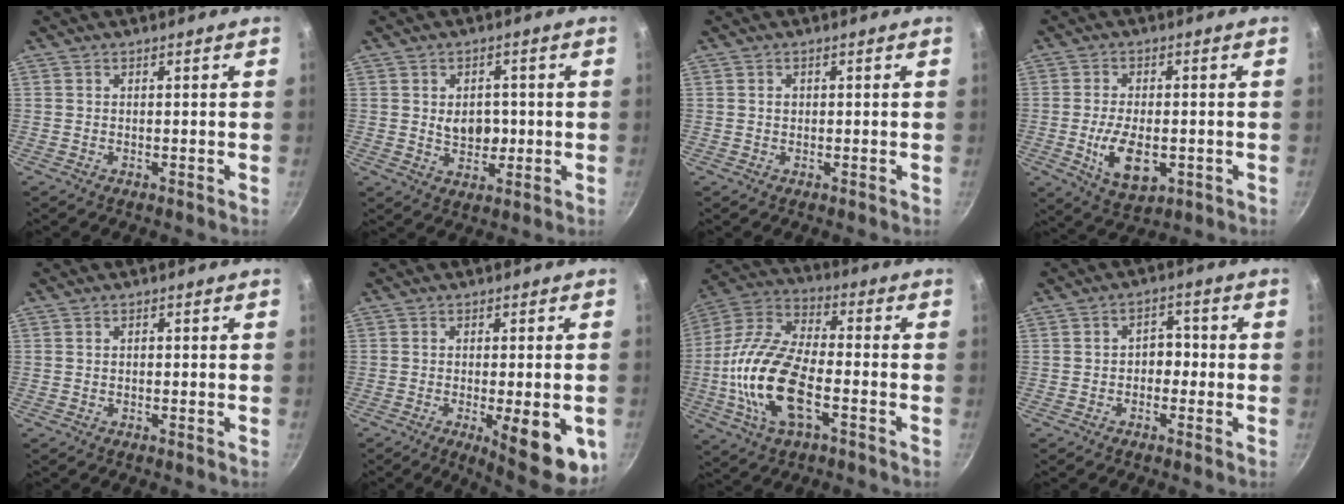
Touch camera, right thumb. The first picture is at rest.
{"total": 5.7, "force": [0.2, 4.2, 3.9], "torque": [-0.032, -0.001, 0.010]}
{"total": 0.8, "force": [0.1, 0.7, 0.3], "torque": [-0.001, 0.002, 0.001]}
{"total": 9.1, "force": [-2.0, 4.9, 7.4], "torque": [-0.125, -0.005, -0.024]}
{"total": 0.6, "force": [0.0, 0.4, 0.4], "torque": [-0.006, 0.003, -0.002]}
{"total": 12.8, "force": [-4.0, 4.0, 11.4], "torque": [-0.128, -0.012, -0.042]}
{"total": 18.9, "force": [-4.6, 8.9, 16.0], "torque": [-0.332, 0.026, -0.087]}
{"total": 3.9, "force": [-0.8, 2.9, 2.5], "torque": [-0.015, 0.017, -0.023]}